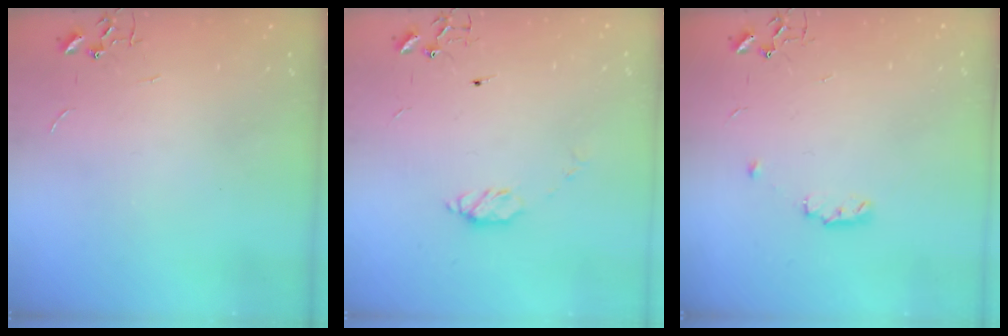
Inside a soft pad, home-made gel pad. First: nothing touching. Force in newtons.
{"total": 5.6, "press": 5.6, "slide": 0.4}
{"total": 6.4, "press": 6.3, "slide": 0.8}